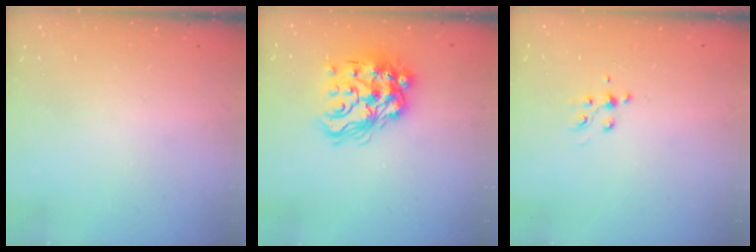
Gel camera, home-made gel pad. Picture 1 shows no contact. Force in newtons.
{"total": 17.8, "press": 17.7, "slide": 1.1}
{"total": 5.1, "press": 4.9, "slide": 1.2}